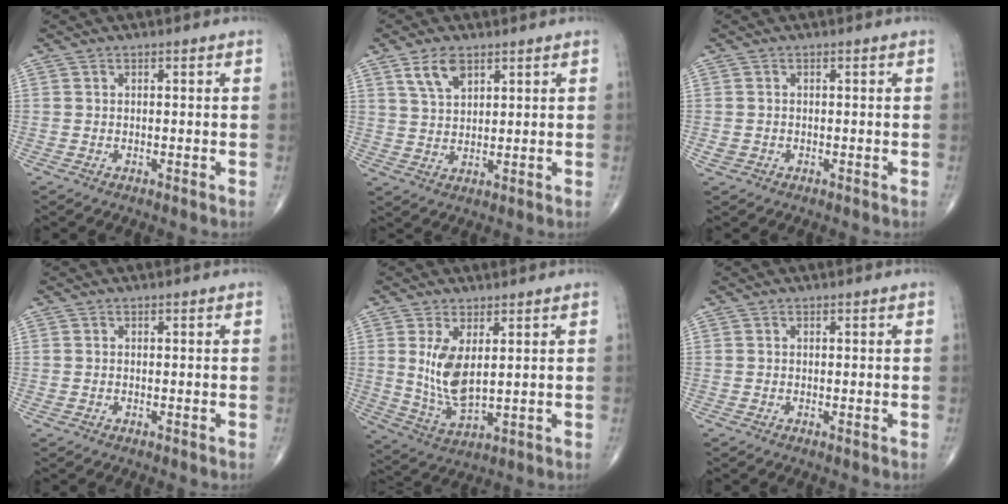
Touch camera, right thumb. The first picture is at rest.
{"total": 5.5, "force": [3.2, 2.8, 3.5], "torque": [-0.059, -0.015, 0.065]}
{"total": 1.2, "force": [-0.4, 1.1, 0.4], "torque": [-0.005, 0.006, -0.003]}
{"total": 0.0}
{"total": 8.5, "force": [1.9, 3.8, 7.4], "torque": [-0.145, -0.024, 0.051]}
{"total": 0.0}